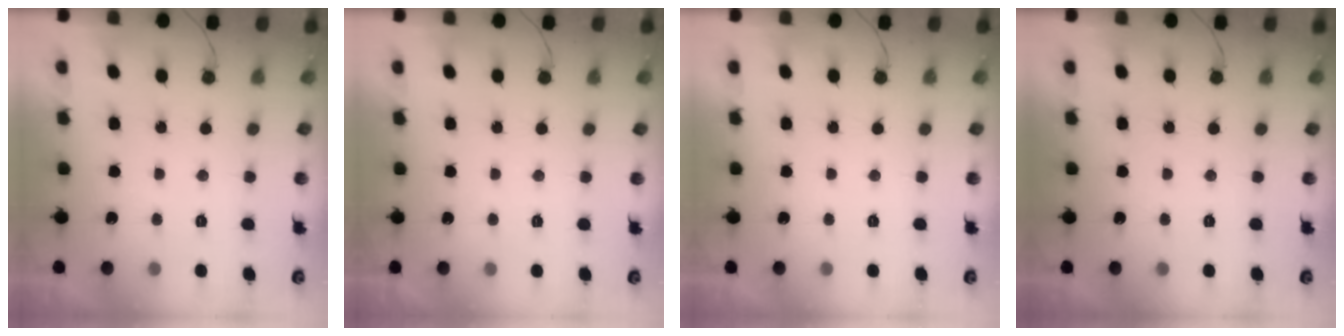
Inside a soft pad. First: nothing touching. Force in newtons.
{"total": 1.8, "press": 1.8, "slide": 0.1}
{"total": 0.0}
{"total": 0.0}